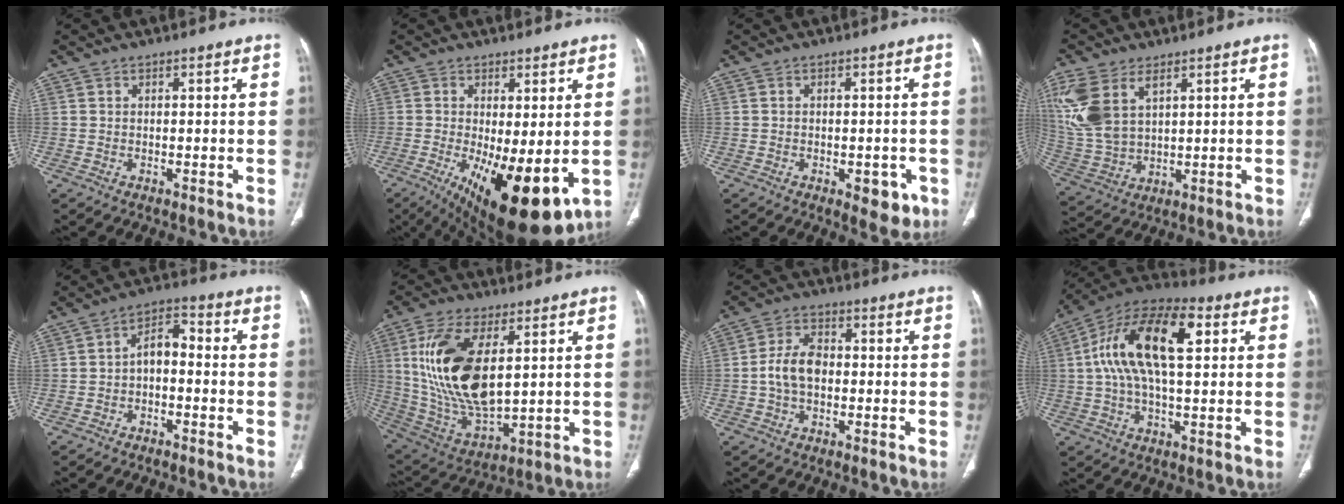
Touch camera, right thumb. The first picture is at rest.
{"total": 15.8, "force": [-3.8, 5.8, 14.2], "torque": [-0.208, -0.030, -0.037]}
{"total": 5.2, "force": [-2.2, 2.7, 3.9], "torque": [-0.026, 0.001, -0.021]}
{"total": 14.0, "force": [6.2, 7.9, 9.8], "torque": [-0.226, -0.010, 0.139]}
{"total": 5.8, "force": [-1.4, 3.4, 4.4], "torque": [-0.066, 0.035, -0.034]}
{"total": 20.0, "force": [4.5, 9.6, 17.0], "torque": [-0.336, -0.024, 0.097]}
{"total": 6.9, "force": [-0.7, 4.5, 5.2], "torque": [-0.097, 0.019, -0.020]}
{"total": 18.6, "force": [4.1, 8.3, 16.1], "torque": [-0.287, 0.028, 0.060]}